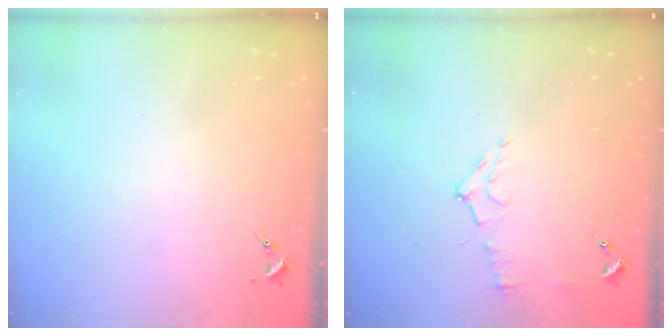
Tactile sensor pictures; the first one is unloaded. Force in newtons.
{"total": 7.4, "press": 7.4, "slide": 0.7}